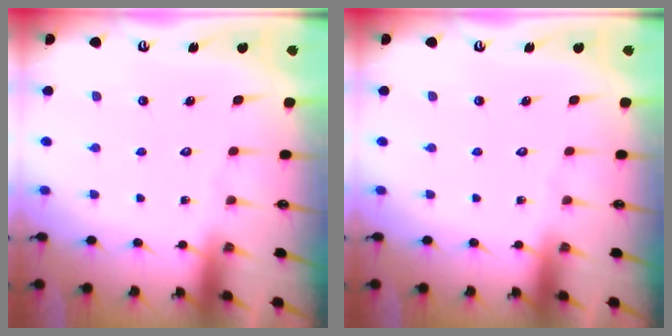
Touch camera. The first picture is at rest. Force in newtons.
{"total": 0.0}